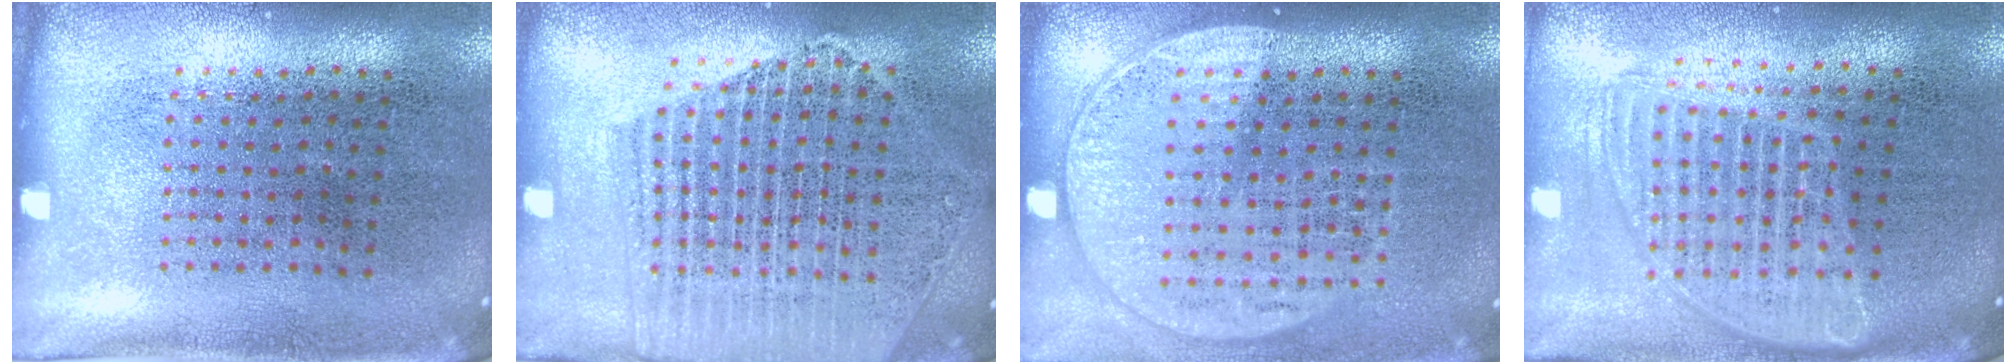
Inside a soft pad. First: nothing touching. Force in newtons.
{"total": 1.9, "press": 1.8, "slide": 0.7}
{"total": 1.6, "press": 1.4, "slide": 0.7}
{"total": 1.7, "press": 1.4, "slide": 1.0}